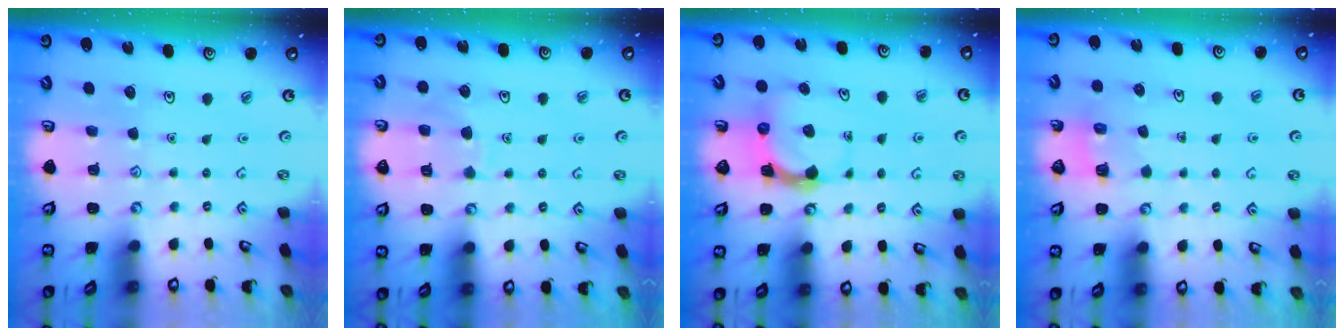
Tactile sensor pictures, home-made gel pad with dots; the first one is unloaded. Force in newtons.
{"total": 5.8, "press": 5.8, "slide": 0.6}
{"total": 4.8, "press": 4.8, "slide": 0.6}
{"total": 3.7, "press": 3.6, "slide": 0.2}